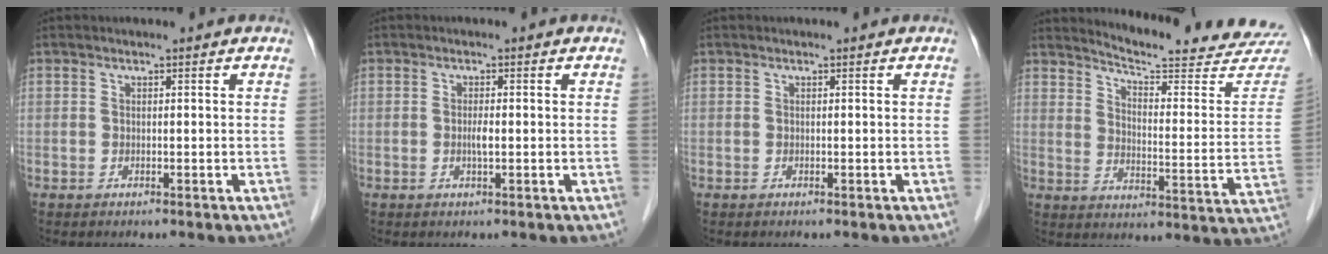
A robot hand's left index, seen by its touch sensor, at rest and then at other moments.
{"total": 1.4, "force": [-0.2, 0.2, 1.4], "torque": [-0.029, 0.000, -0.004]}
{"total": 0.0}
{"total": 21.4, "force": [20.7, 0.4, 5.3], "torque": [-0.077, -0.121, 0.247]}